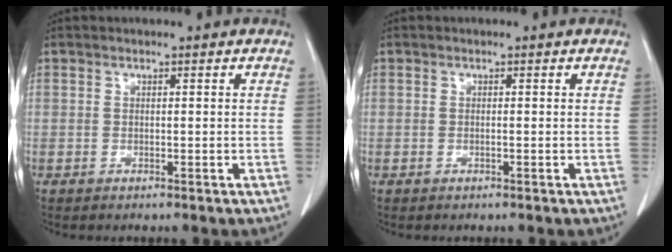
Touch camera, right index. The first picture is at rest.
{"total": 0.0}